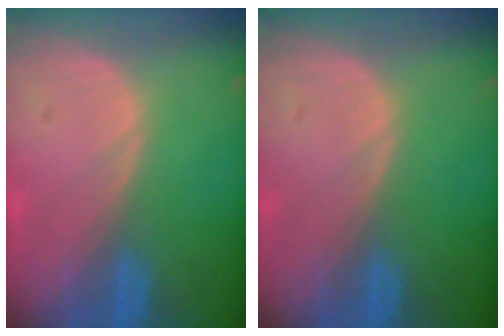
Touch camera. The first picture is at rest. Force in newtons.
{"total": 0.0}